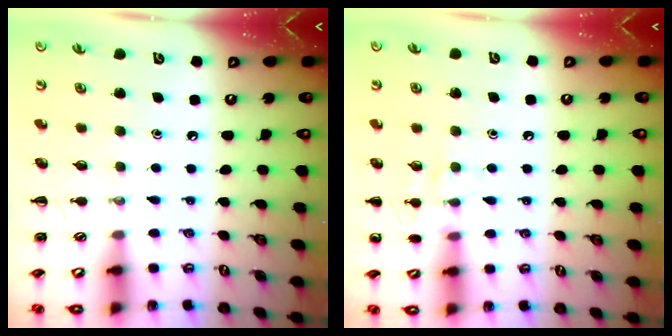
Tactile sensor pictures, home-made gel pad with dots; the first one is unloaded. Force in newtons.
{"total": 6.8, "press": 6.7, "slide": 1.1}